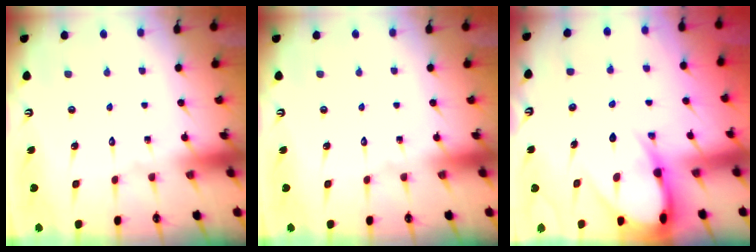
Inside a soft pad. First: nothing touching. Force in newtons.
{"total": 0.0}
{"total": 9.9, "press": 9.9, "slide": 1.0}